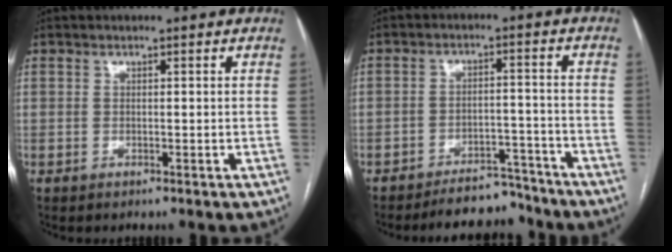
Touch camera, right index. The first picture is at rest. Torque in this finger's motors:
{"motor_torque": [-0.04, -0.02, -0.16, -0.06]}